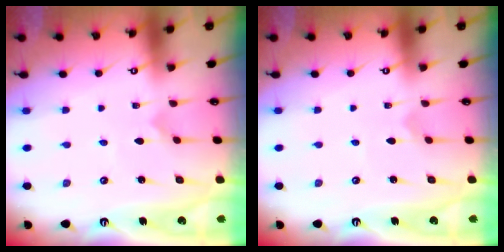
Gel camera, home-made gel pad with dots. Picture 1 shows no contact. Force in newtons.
{"total": 0.6, "press": 0.6, "slide": 0.0}